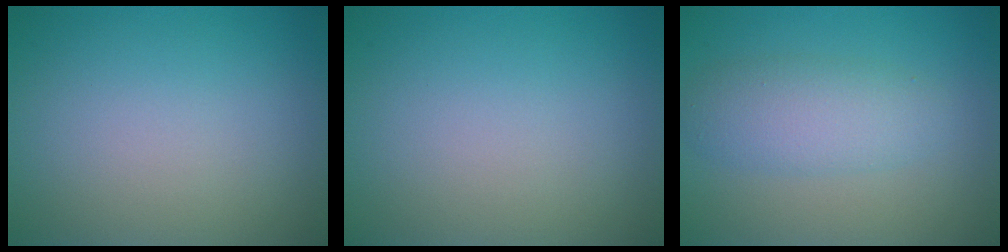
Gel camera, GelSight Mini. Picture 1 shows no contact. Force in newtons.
{"total": 0.0}
{"total": 3.6, "press": 3.6, "slide": 0.1}